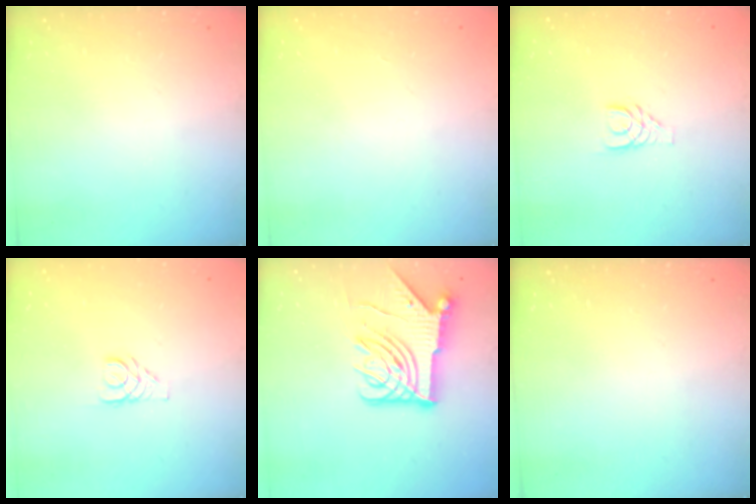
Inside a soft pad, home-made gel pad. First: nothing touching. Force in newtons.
{"total": 0.8, "press": 0.8, "slide": 0.2}
{"total": 3.8, "press": 3.8, "slide": 0.4}
{"total": 2.9, "press": 2.9, "slide": 0.3}
{"total": 16.1, "press": 16.0, "slide": 1.8}
{"total": 0.0}